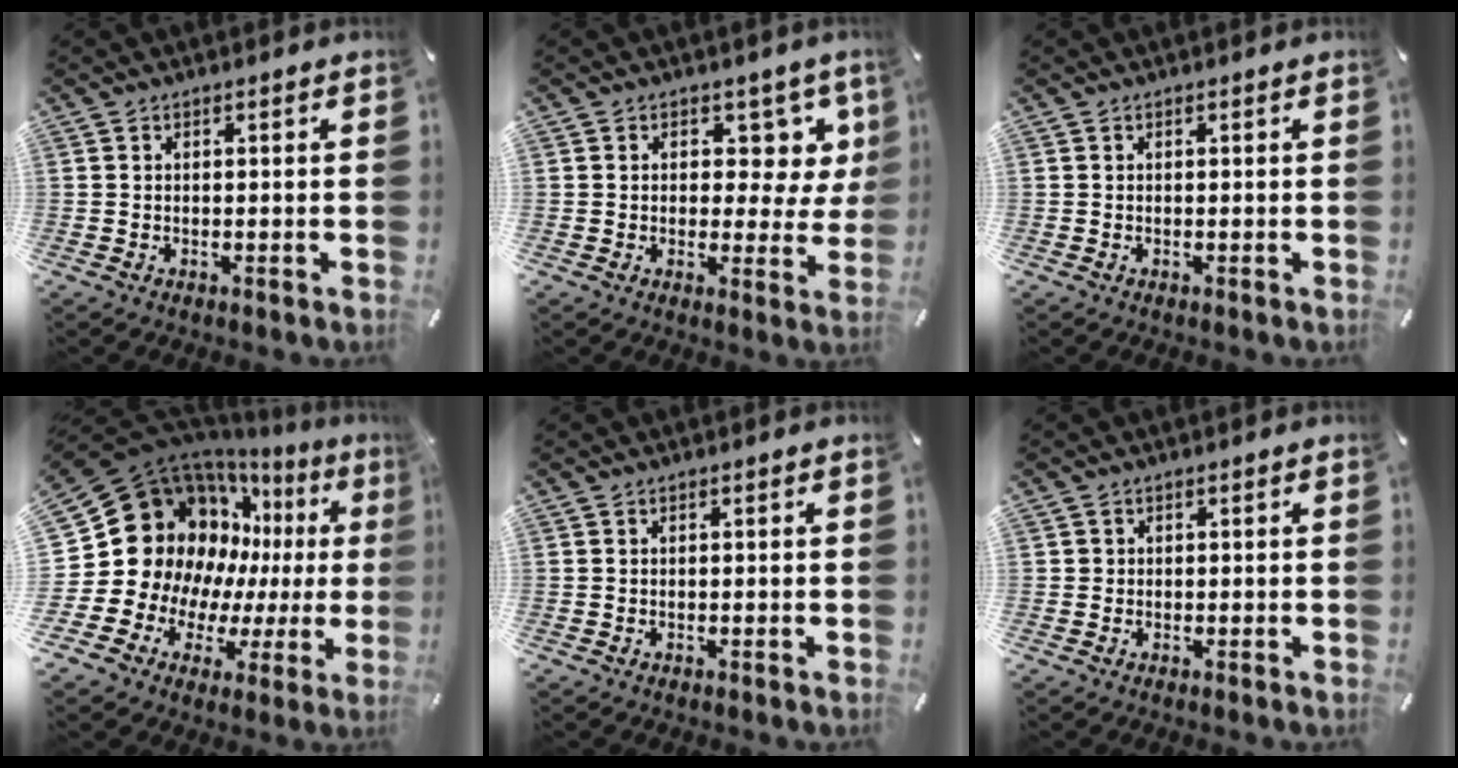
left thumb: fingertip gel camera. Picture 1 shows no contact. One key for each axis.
{"total": 8.4, "fx": 4.2, "fy": 5.7, "fz": 4.5, "tx": -0.042, "ty": -0.031, "tz": 0.072}
{"total": 0.0}
{"total": 21.8, "fx": 6.6, "fy": 17.7, "fz": 10.9, "tx": -0.194, "ty": -0.079, "tz": 0.157}
{"total": 0.0}
{"total": 0.7, "fx": 0.1, "fy": 0.7, "fz": 0.1, "tx": 0.000, "ty": 0.005, "tz": 0.000}